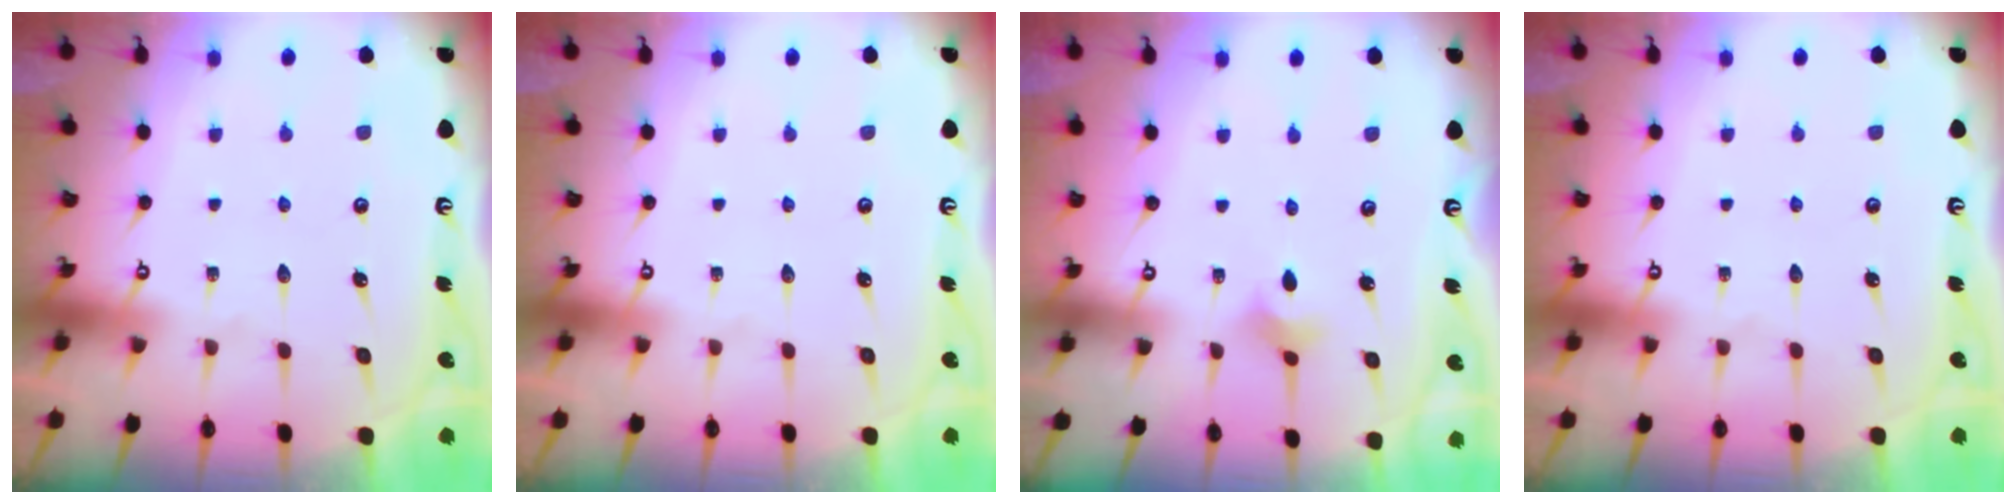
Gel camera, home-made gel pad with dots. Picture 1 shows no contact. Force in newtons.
{"total": 0.0}
{"total": 2.4, "press": 2.3, "slide": 0.5}
{"total": 0.0}